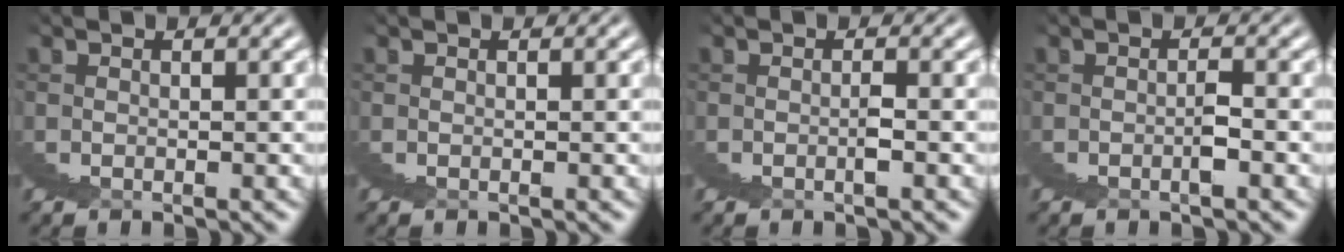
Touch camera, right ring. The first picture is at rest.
{"total": 0.0}
{"total": 0.6, "force": [-0.3, -0.5, -0.2], "torque": [0.002, 0.006, -0.007]}
{"total": 0.8, "force": [-0.5, -0.5, -0.4], "torque": [0.006, 0.005, -0.010]}